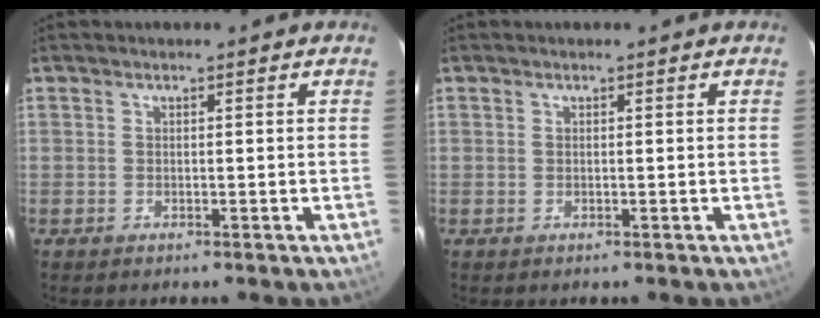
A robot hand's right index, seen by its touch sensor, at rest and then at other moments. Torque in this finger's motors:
{"motor_torque": [0.00, 0.00, 0.02, 0.00]}